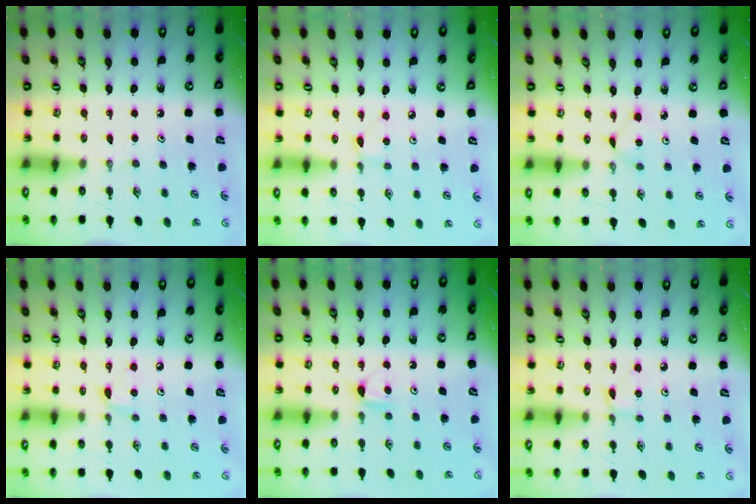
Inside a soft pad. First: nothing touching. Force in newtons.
{"total": 2.2, "press": 2.2, "slide": 0.3}
{"total": 1.6, "press": 1.6, "slide": 0.2}
{"total": 4.3, "press": 4.3, "slide": 0.5}
{"total": 4.2, "press": 4.2, "slide": 0.5}
{"total": 1.9, "press": 1.9, "slide": 0.2}